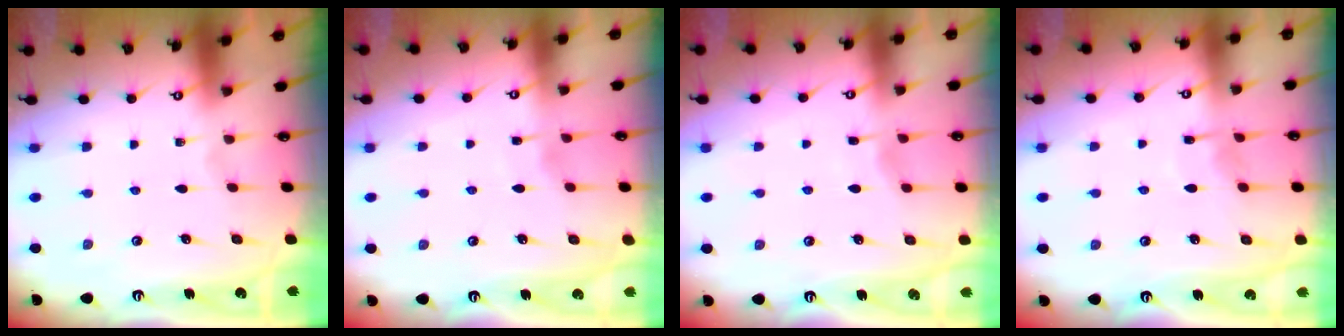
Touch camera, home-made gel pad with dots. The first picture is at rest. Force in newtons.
{"total": 2.6, "press": 2.5, "slide": 0.2}
{"total": 2.2, "press": 2.2, "slide": 0.3}
{"total": 6.3, "press": 6.3, "slide": 0.5}